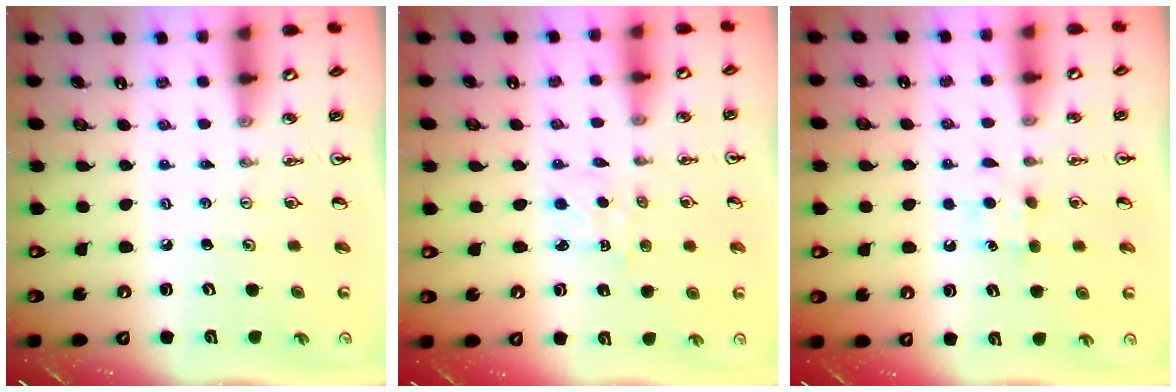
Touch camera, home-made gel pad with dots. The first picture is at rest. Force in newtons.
{"total": 2.9, "press": 2.8, "slide": 0.4}
{"total": 5.2, "press": 5.1, "slide": 0.6}